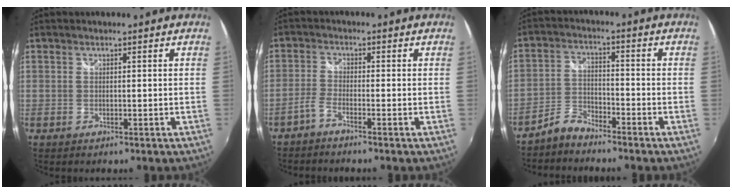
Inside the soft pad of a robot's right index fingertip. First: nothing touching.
{"total": 2.1, "force": [-1.7, 0.3, 1.2], "torque": [-0.041, 0.005, -0.040]}
{"total": 4.7, "force": [-4.3, 1.4, 1.4], "torque": [-0.034, 0.010, -0.088]}